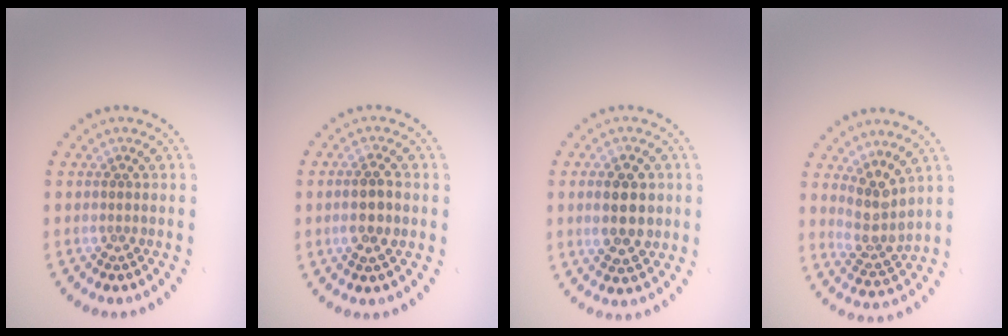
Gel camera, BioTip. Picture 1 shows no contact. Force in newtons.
{"total": 2.3, "press": 2.2, "slide": 0.6}
{"total": 3.9, "press": 3.9, "slide": 0.2}
{"total": 3.5, "press": 2.7, "slide": 2.2}